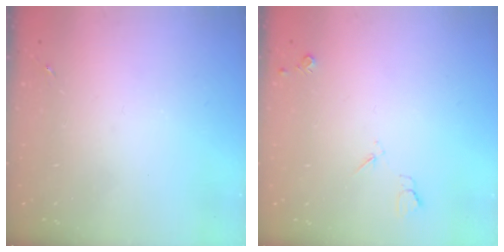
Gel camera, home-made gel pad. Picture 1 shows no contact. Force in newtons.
{"total": 4.1, "press": 4.0, "slide": 0.7}